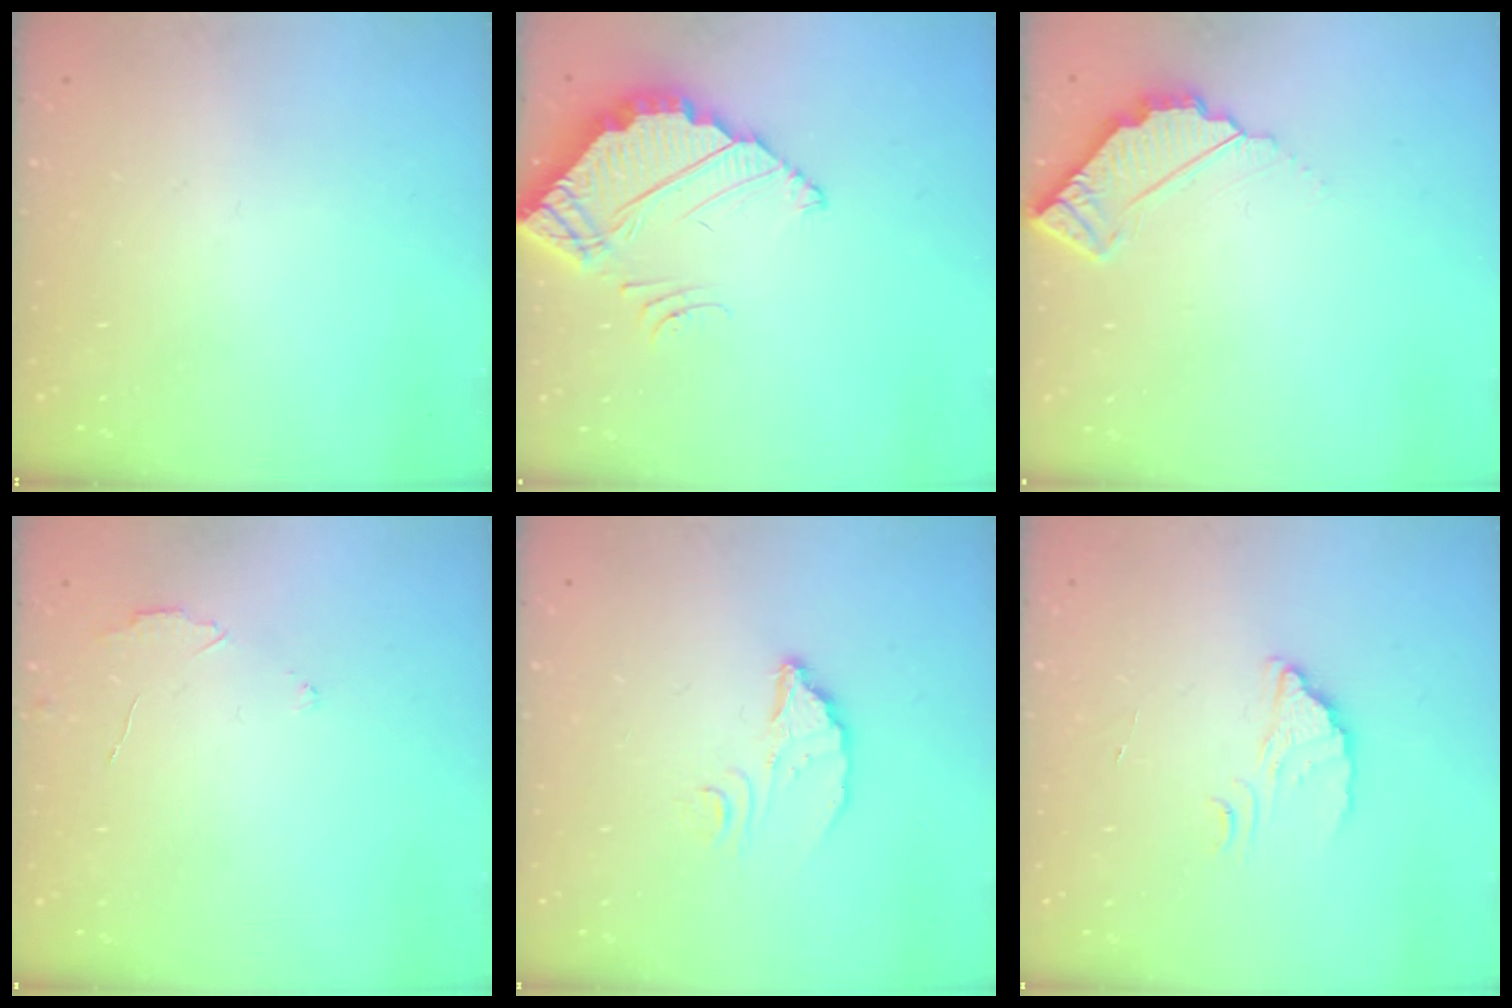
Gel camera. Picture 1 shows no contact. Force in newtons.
{"total": 4.0, "press": 4.0, "slide": 0.2}
{"total": 3.9, "press": 3.9, "slide": 0.3}
{"total": 2.6, "press": 2.6, "slide": 0.2}
{"total": 4.0, "press": 4.0, "slide": 0.2}
{"total": 2.6, "press": 2.6, "slide": 0.1}